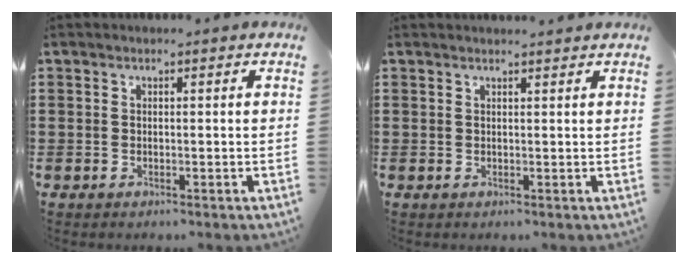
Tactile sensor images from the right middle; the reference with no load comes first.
{"total": 1.0, "force": [1.0, -0.1, 0.1], "torque": [-0.004, -0.003, 0.020]}